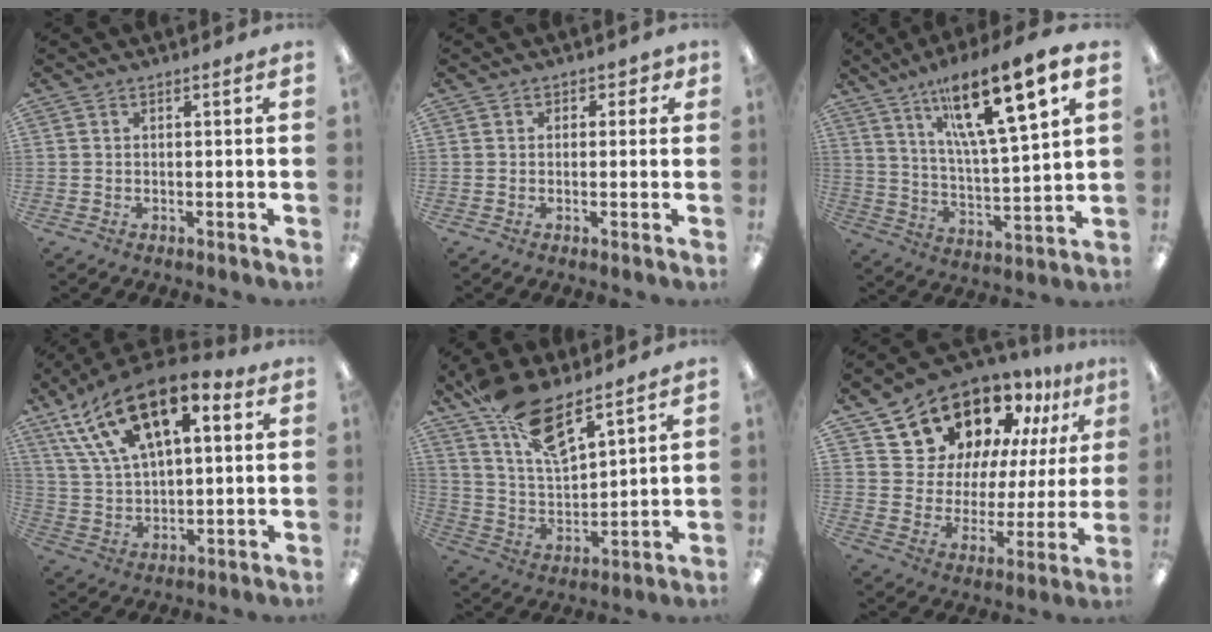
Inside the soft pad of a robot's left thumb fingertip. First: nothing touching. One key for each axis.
{"total": 1.7, "fx": 0.4, "fy": 1.5, "fz": 0.8, "tx": -0.007, "ty": 0.004, "tz": 0.004}
{"total": 17.4, "fx": 11.5, "fy": 3.2, "fz": 12.7, "tx": -0.212, "ty": -0.060, "tz": 0.179}
{"total": 19.2, "fx": 11.2, "fy": 9.4, "fz": 12.5, "tx": -0.225, "ty": -0.051, "tz": 0.199}
{"total": 14.8, "fx": 11.2, "fy": 4.7, "fz": 8.5, "tx": -0.170, "ty": -0.056, "tz": 0.202}
{"total": 16.7, "fx": 13.2, "fy": 8.8, "fz": 5.2, "tx": -0.108, "ty": -0.097, "tz": 0.239}